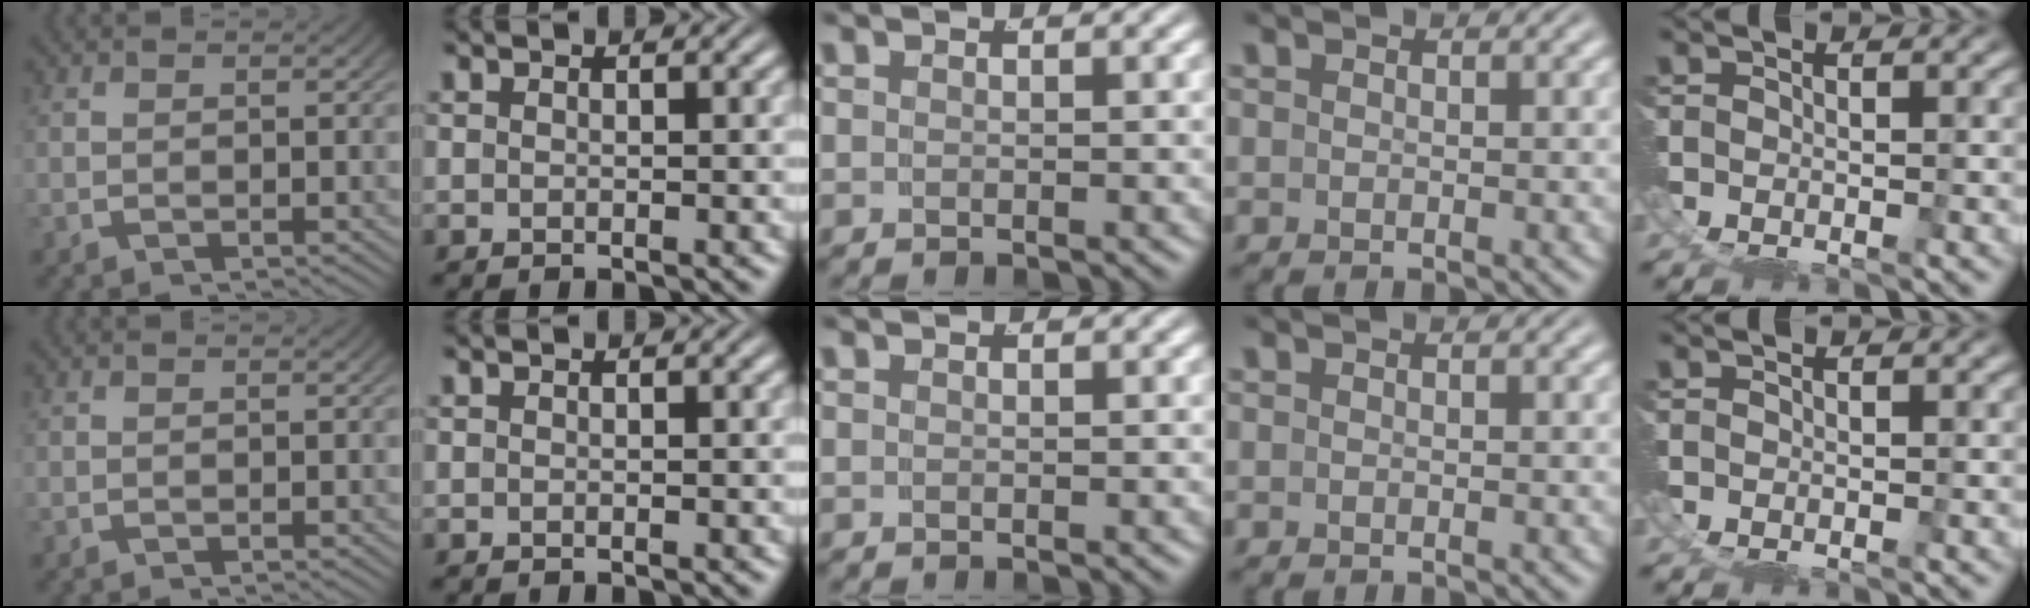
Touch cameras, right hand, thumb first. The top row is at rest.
{}